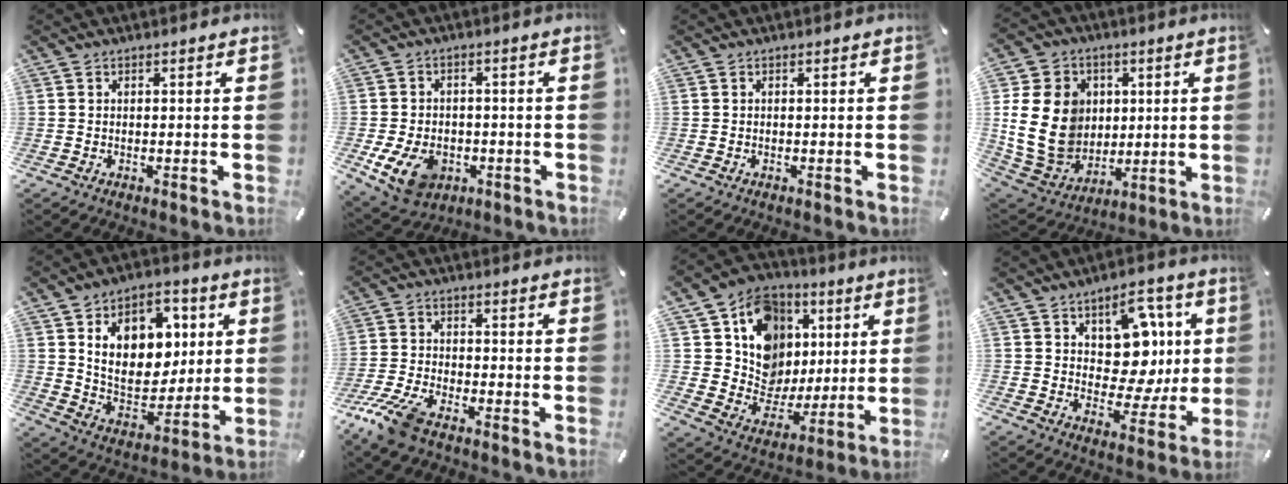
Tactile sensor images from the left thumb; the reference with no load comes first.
{"total": 10.0, "force": [-3.4, 7.4, 5.7], "torque": [-0.120, 0.006, -0.061]}
{"total": 0.0}
{"total": 19.0, "force": [2.1, 16.1, 9.8], "torque": [-0.201, -0.008, 0.045]}
{"total": 15.7, "force": [5.5, 11.8, 8.7], "torque": [-0.125, -0.020, 0.106]}
{"total": 8.1, "force": [-5.9, 3.0, 4.7], "torque": [-0.120, 0.010, -0.116]}
{"total": 14.6, "force": [3.8, 13.1, 5.1], "torque": [-0.074, -0.031, 0.089]}
{"total": 13.2, "force": [4.5, 9.9, 7.5], "torque": [-0.090, -0.041, 0.085]}